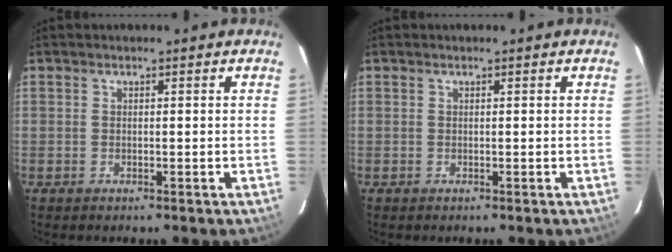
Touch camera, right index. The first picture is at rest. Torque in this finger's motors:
{"motor_torque": [0.00, 0.00, 0.00, 0.00]}